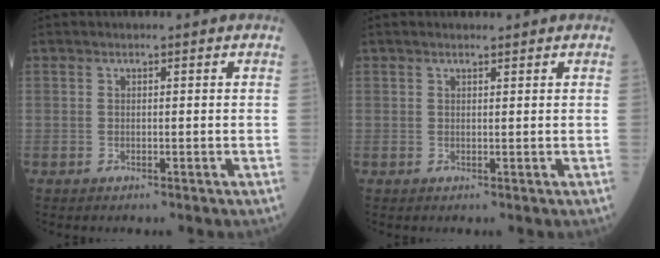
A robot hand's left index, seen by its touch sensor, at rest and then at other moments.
{"total": 1.3, "force": [1.2, 0.2, 0.6], "torque": [-0.012, 0.010, 0.018]}